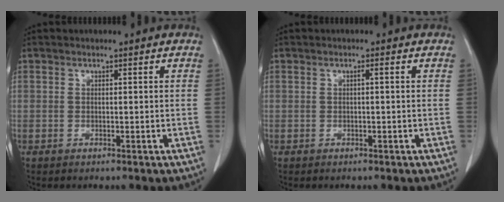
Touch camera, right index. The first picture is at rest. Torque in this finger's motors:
{"motor_torque": [0.18, 0.00, 0.08, 0.00]}